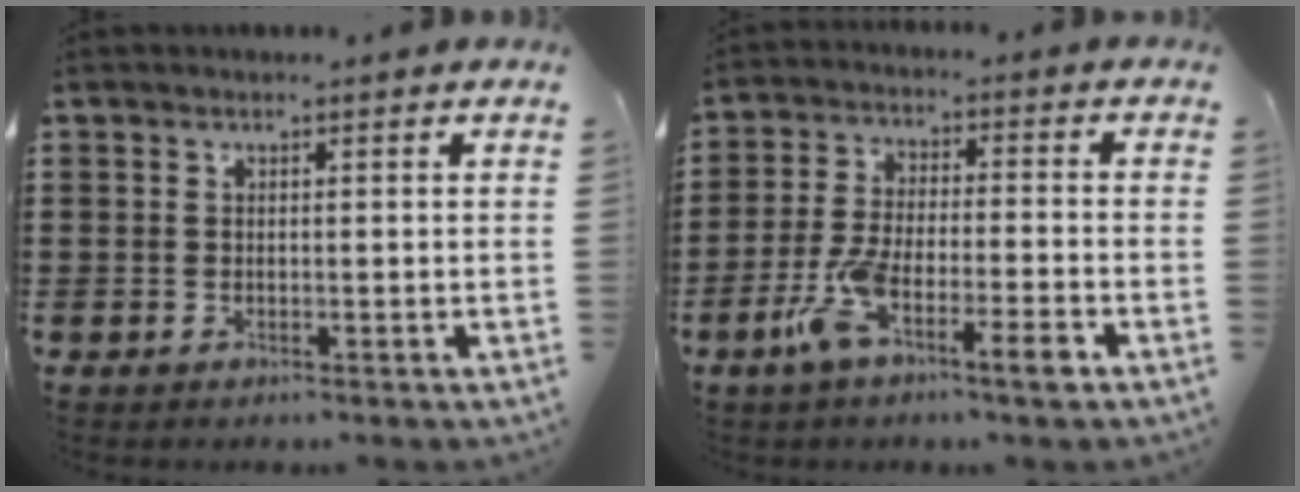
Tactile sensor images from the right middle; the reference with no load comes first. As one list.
[{"total": 8.5, "force": [-5.1, 1.7, 6.6], "torque": [-0.144, -0.006, -0.097]}]